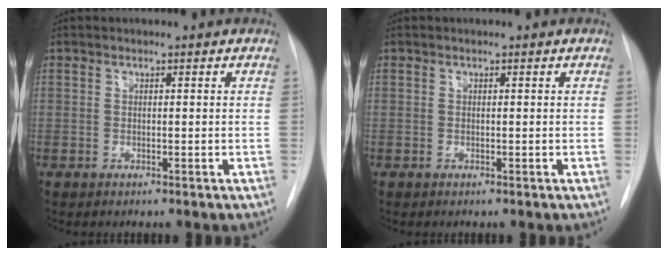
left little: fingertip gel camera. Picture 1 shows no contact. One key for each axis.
{"total": 0.0}